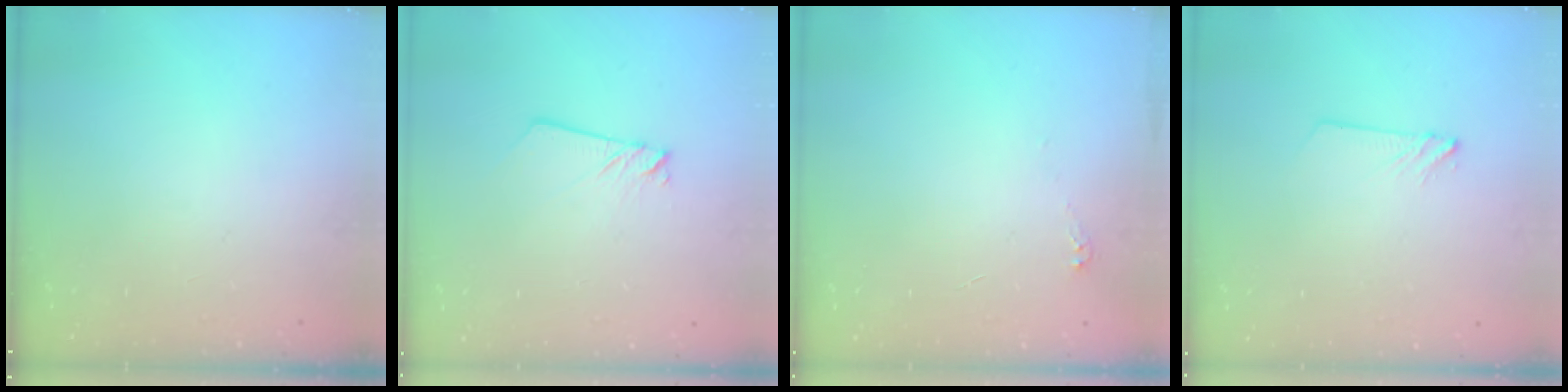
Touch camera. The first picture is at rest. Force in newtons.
{"total": 2.4, "press": 2.4, "slide": 0.2}
{"total": 2.5, "press": 2.5, "slide": 0.3}
{"total": 2.8, "press": 2.8, "slide": 0.3}